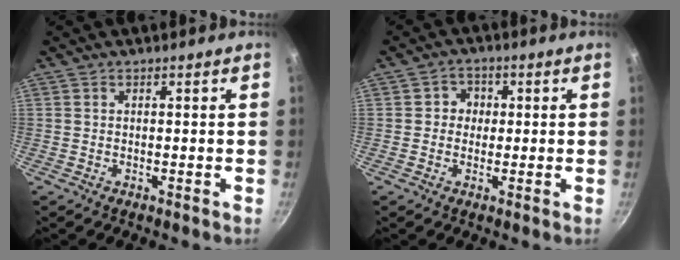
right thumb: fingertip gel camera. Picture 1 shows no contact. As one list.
[{"total": 3.5, "force": [0.1, 3.3, 1.1], "torque": [0.010, 0.005, -0.004]}]